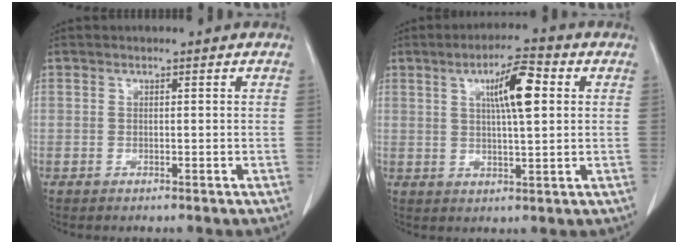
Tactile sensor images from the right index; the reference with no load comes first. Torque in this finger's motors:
{"motor_torque": [0.37, 0.28, 0.27, 0.06]}